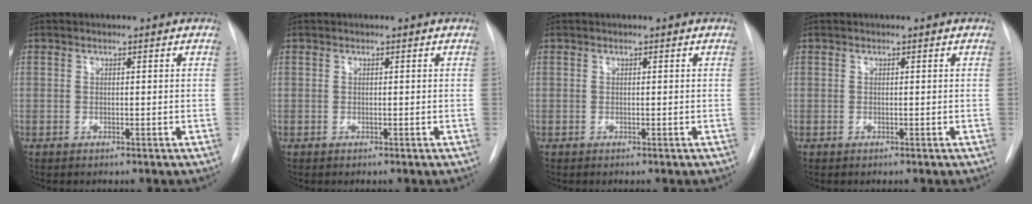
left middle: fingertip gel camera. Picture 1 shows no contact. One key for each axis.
{"total": 0.0}
{"total": 0.0}
{"total": 0.0}